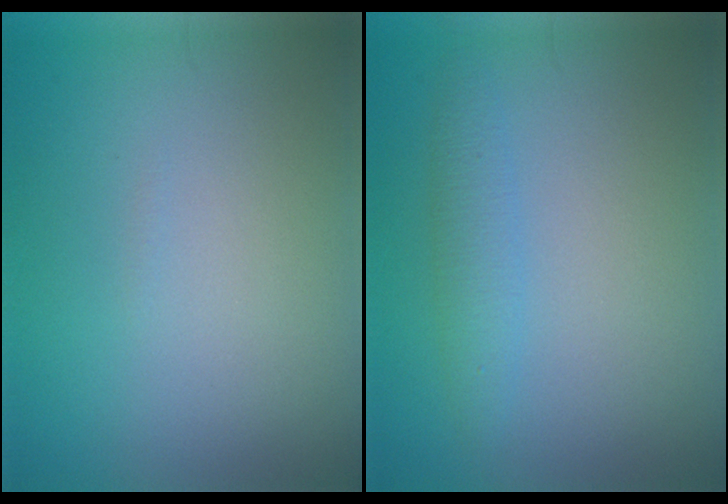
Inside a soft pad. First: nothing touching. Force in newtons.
{"total": 2.0, "press": 2.0, "slide": 0.1}